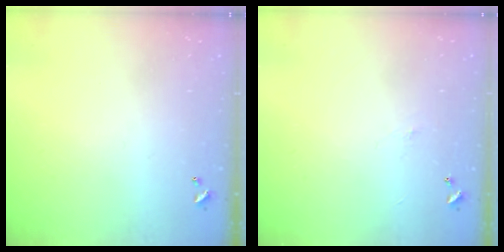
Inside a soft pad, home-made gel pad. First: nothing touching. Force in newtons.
{"total": 1.8, "press": 1.7, "slide": 0.6}